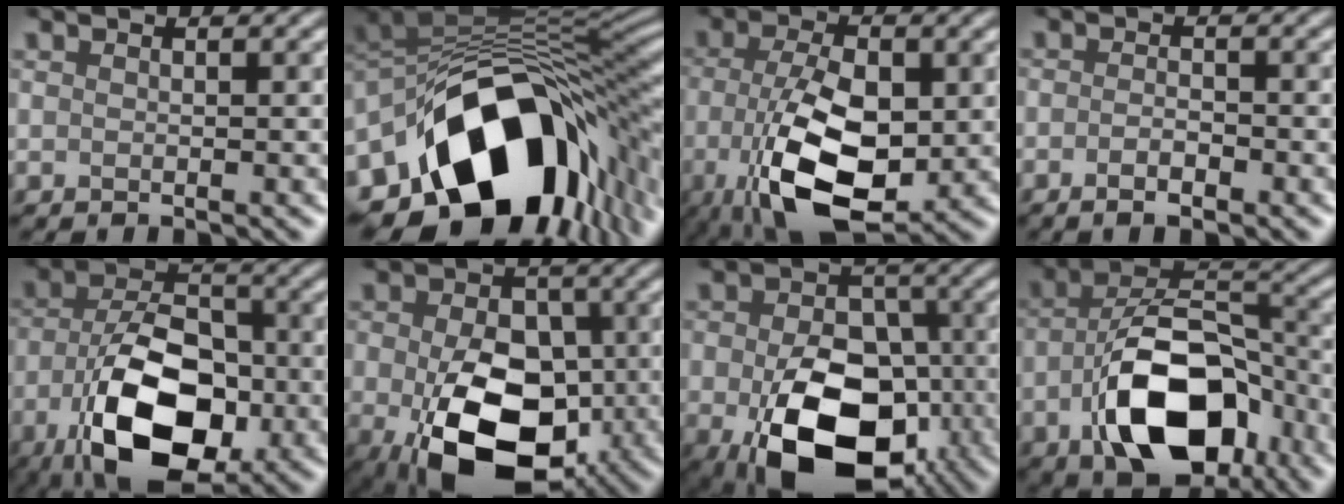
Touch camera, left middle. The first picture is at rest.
{"total": 16.5, "force": [-4.7, 11.1, 11.2], "torque": [-0.183, -0.009, -0.064]}
{"total": 9.7, "force": [-3.1, 4.9, 7.8], "torque": [-0.167, -0.009, -0.049]}
{"total": 1.2, "force": [-1.0, 0.1, 0.5], "torque": [-0.017, 0.005, -0.017]}
{"total": 11.1, "force": [-4.8, 5.9, 8.1], "torque": [-0.157, 0.002, -0.080]}
{"total": 11.7, "force": [-3.7, 7.5, 8.2], "torque": [-0.144, -0.031, -0.047]}
{"total": 12.8, "force": [-5.0, 8.3, 8.3], "torque": [-0.155, -0.042, -0.059]}
{"total": 11.6, "force": [-4.9, 6.8, 8.0], "torque": [-0.147, -0.002, -0.077]}